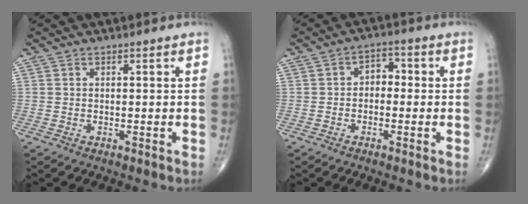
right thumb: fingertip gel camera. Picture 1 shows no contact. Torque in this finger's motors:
{"motor_torque": [-0.36, 0.11, 0.12, 0.17, 0.02]}